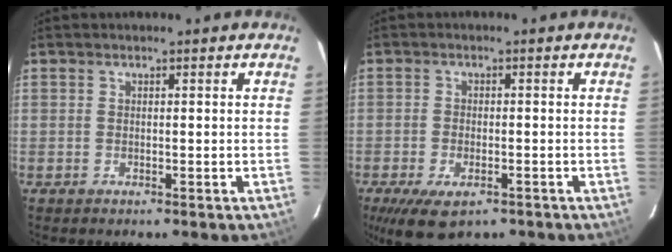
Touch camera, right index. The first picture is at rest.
{"total": 8.3, "force": [-5.0, 4.0, 5.3], "torque": [-0.119, -0.027, -0.080]}